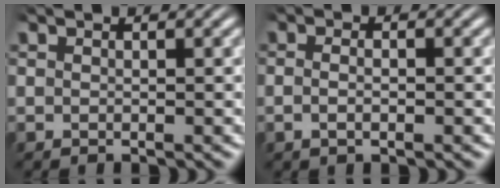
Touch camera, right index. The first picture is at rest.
{"total": 1.5, "force": [-0.8, 0.3, 1.2], "torque": [-0.030, -0.006, -0.012]}